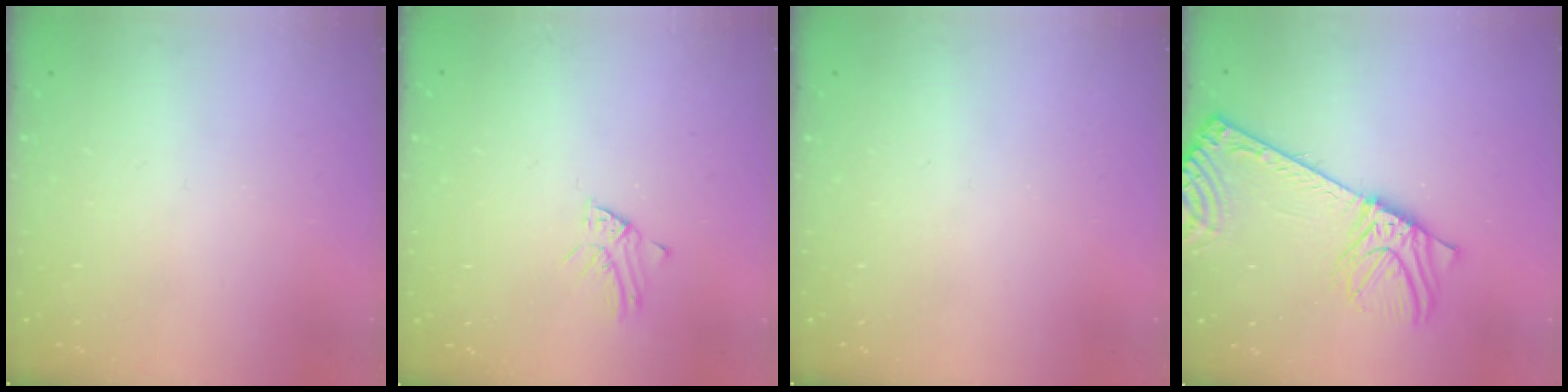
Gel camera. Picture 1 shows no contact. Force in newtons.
{"total": 2.1, "press": 2.1, "slide": 0.2}
{"total": 0.0}
{"total": 11.0, "press": 10.6, "slide": 2.8}